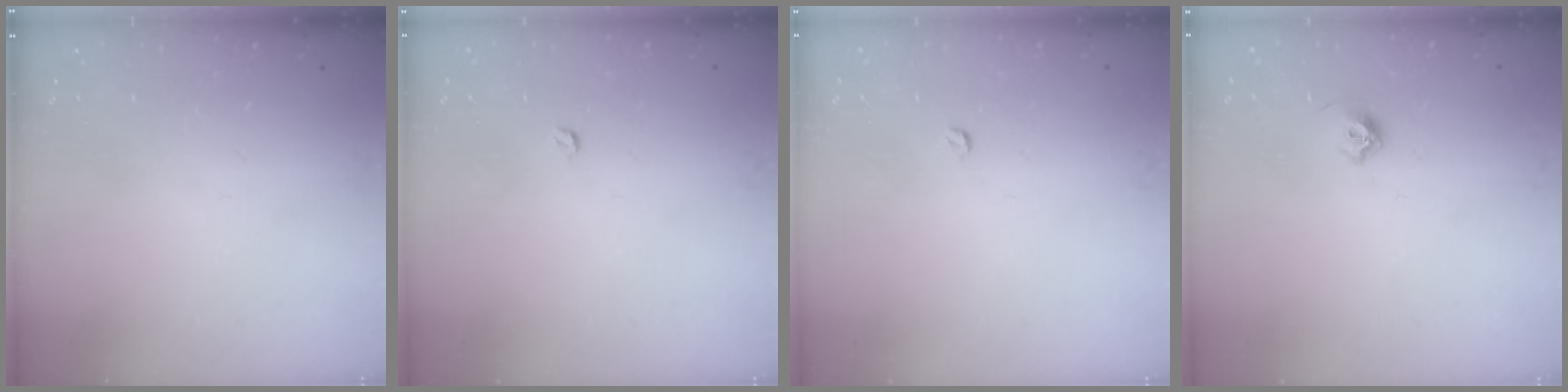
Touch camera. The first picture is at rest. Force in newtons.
{"total": 3.0, "press": 2.9, "slide": 0.4}
{"total": 3.0, "press": 2.9, "slide": 0.4}
{"total": 5.5, "press": 5.3, "slide": 1.2}